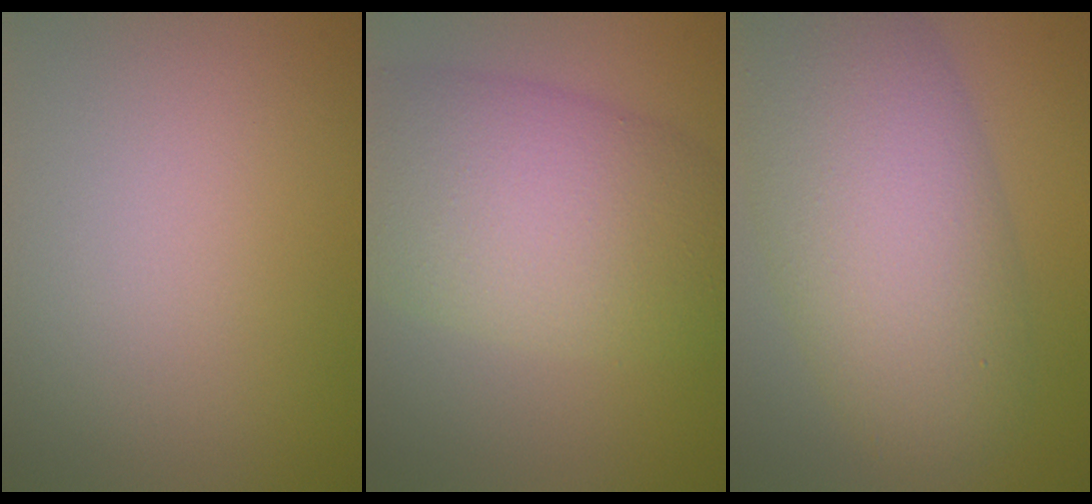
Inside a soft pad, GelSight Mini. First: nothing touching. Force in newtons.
{"total": 9.2, "press": 9.2, "slide": 0.3}
{"total": 10.0, "press": 10.0, "slide": 0.6}